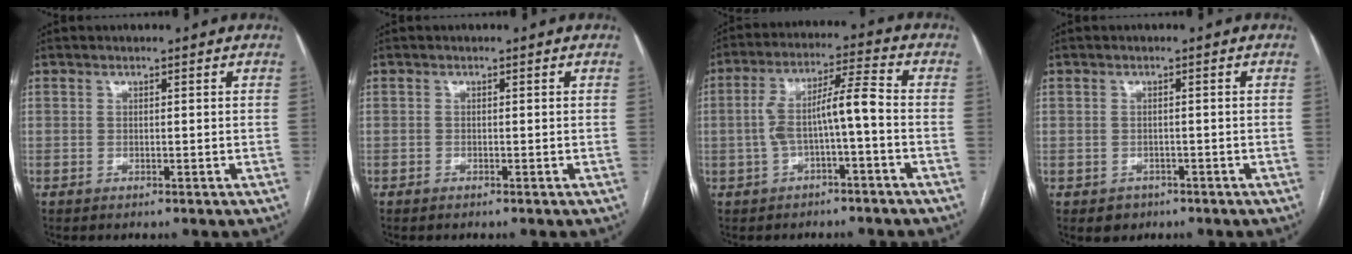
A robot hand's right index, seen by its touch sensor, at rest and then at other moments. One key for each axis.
{"total": 0.0}
{"total": 8.1, "fx": -1.4, "fy": 1.0, "fz": 7.9, "tx": -0.148, "ty": 0.036, "tz": -0.023}
{"total": 2.4, "fx": -1.2, "fy": 2.1, "fz": 0.3, "tx": 0.000, "ty": 0.007, "tz": -0.011}